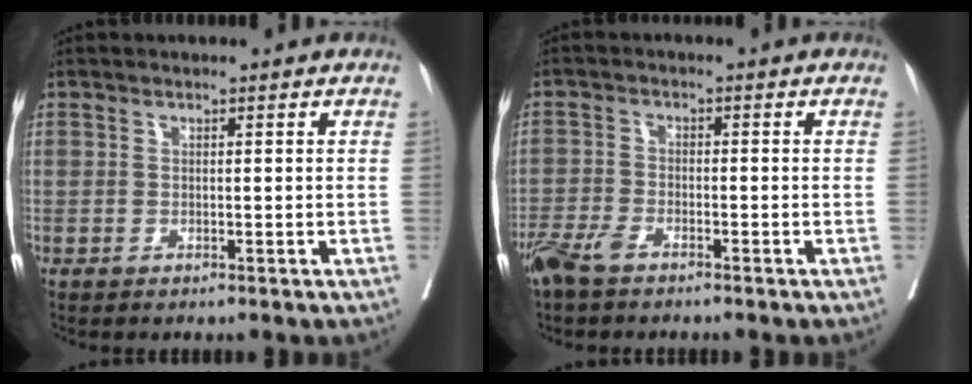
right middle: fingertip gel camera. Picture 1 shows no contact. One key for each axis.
{"total": 4.2, "fx": -3.2, "fy": 1.1, "fz": 2.5, "tx": -0.055, "ty": -0.005, "tz": -0.064}